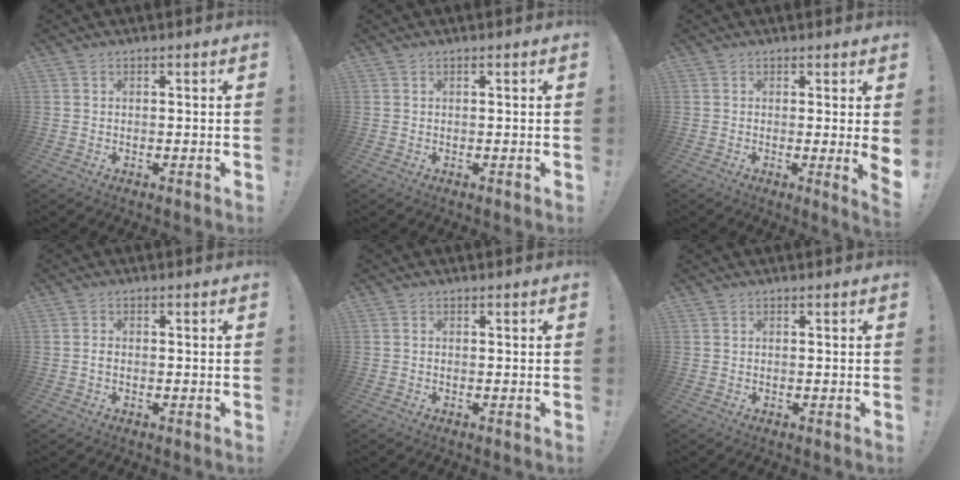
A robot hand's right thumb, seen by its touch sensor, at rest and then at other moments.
{"total": 0.0}
{"total": 4.2, "force": [0.5, -0.1, 4.2], "torque": [-0.054, -0.019, 0.011]}
{"total": 1.0, "force": [-0.4, 0.6, 0.7], "torque": [-0.013, 0.005, -0.006]}
{"total": 0.0}
{"total": 0.0}